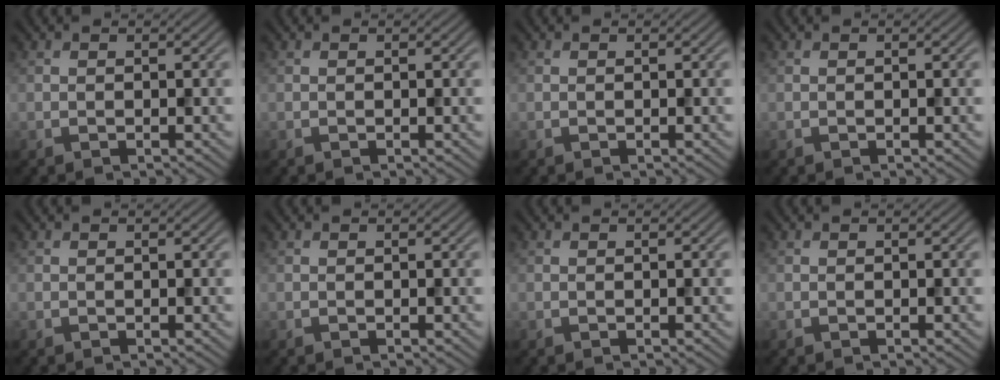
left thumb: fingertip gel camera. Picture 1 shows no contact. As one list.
[{"total": 0.0}, {"total": 0.0}, {"total": 0.0}, {"total": 0.0}, {"total": 0.0}, {"total": 0.0}, {"total": 0.0}]